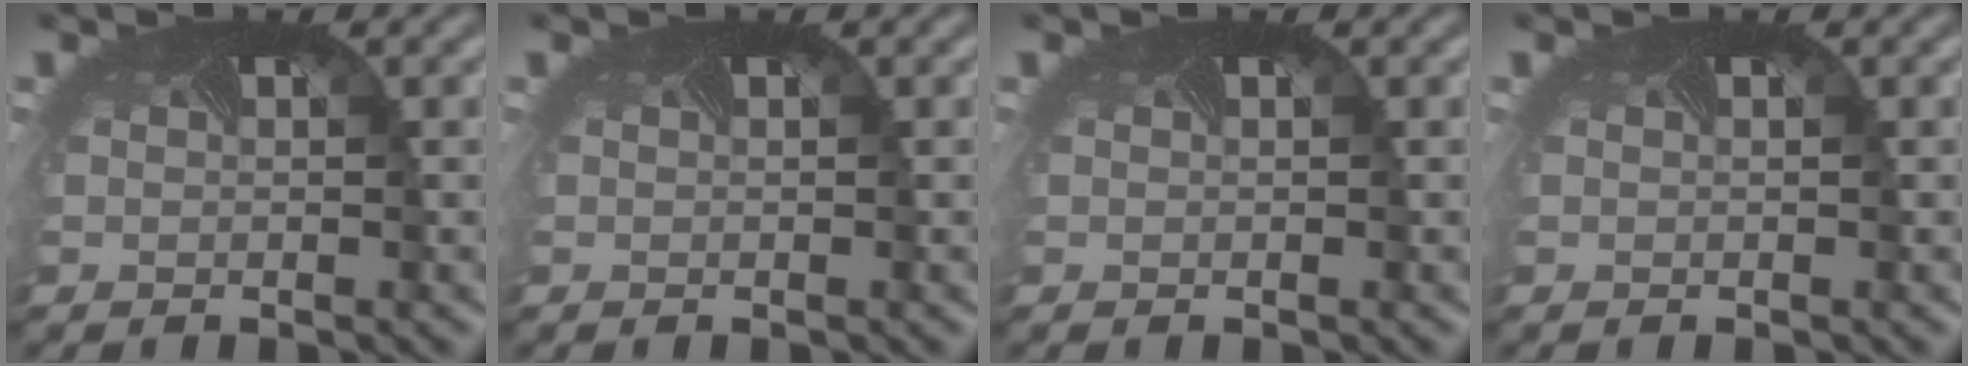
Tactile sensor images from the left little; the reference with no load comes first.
{"total": 0.0}
{"total": 0.0}
{"total": 0.0}